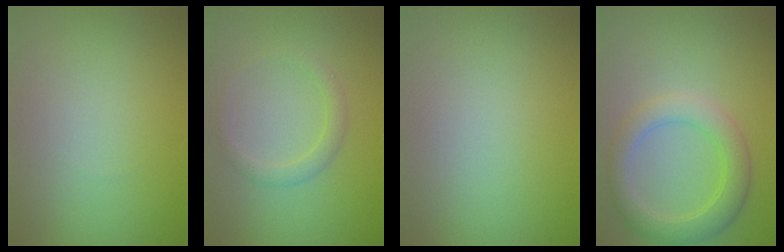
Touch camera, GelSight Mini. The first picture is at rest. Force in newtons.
{"total": 1.6, "press": 1.6, "slide": 0.1}
{"total": 0.0}
{"total": 4.2, "press": 4.2, "slide": 0.2}